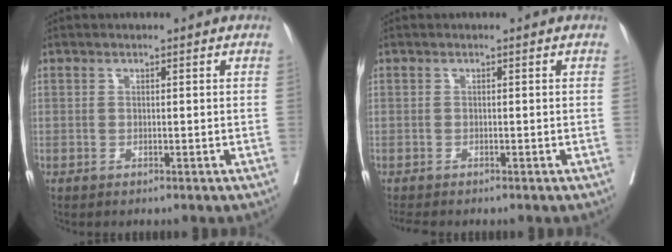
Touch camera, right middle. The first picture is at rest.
{"total": 1.4, "force": [-1.3, 0.2, 0.4], "torque": [-0.011, -0.006, -0.023]}